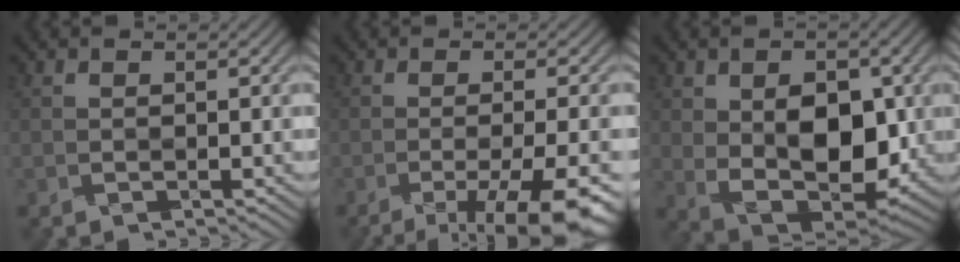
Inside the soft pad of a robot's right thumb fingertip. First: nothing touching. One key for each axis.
{"total": 10.0, "fx": -5.0, "fy": 2.3, "fz": 8.4, "tx": -0.102, "ty": -0.002, "tz": -0.075}
{"total": 11.4, "fx": -0.2, "fy": 7.0, "fz": 9.0, "tx": -0.155, "ty": -0.013, "tz": 0.002}